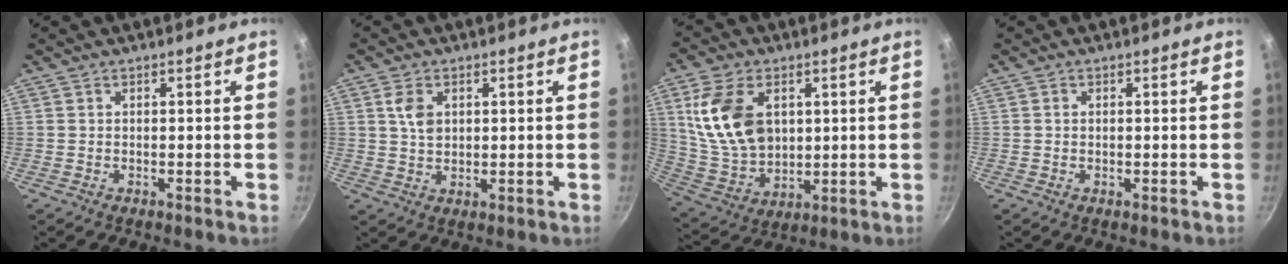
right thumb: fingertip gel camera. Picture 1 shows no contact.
{"total": 4.8, "force": [1.5, 3.2, 3.2], "torque": [-0.051, -0.004, 0.029]}
{"total": 15.9, "force": [4.0, 10.6, 11.2], "torque": [-0.194, -0.018, 0.093]}
{"total": 0.7, "force": [0.0, 0.5, 0.4], "torque": [-0.005, 0.002, 0.000]}